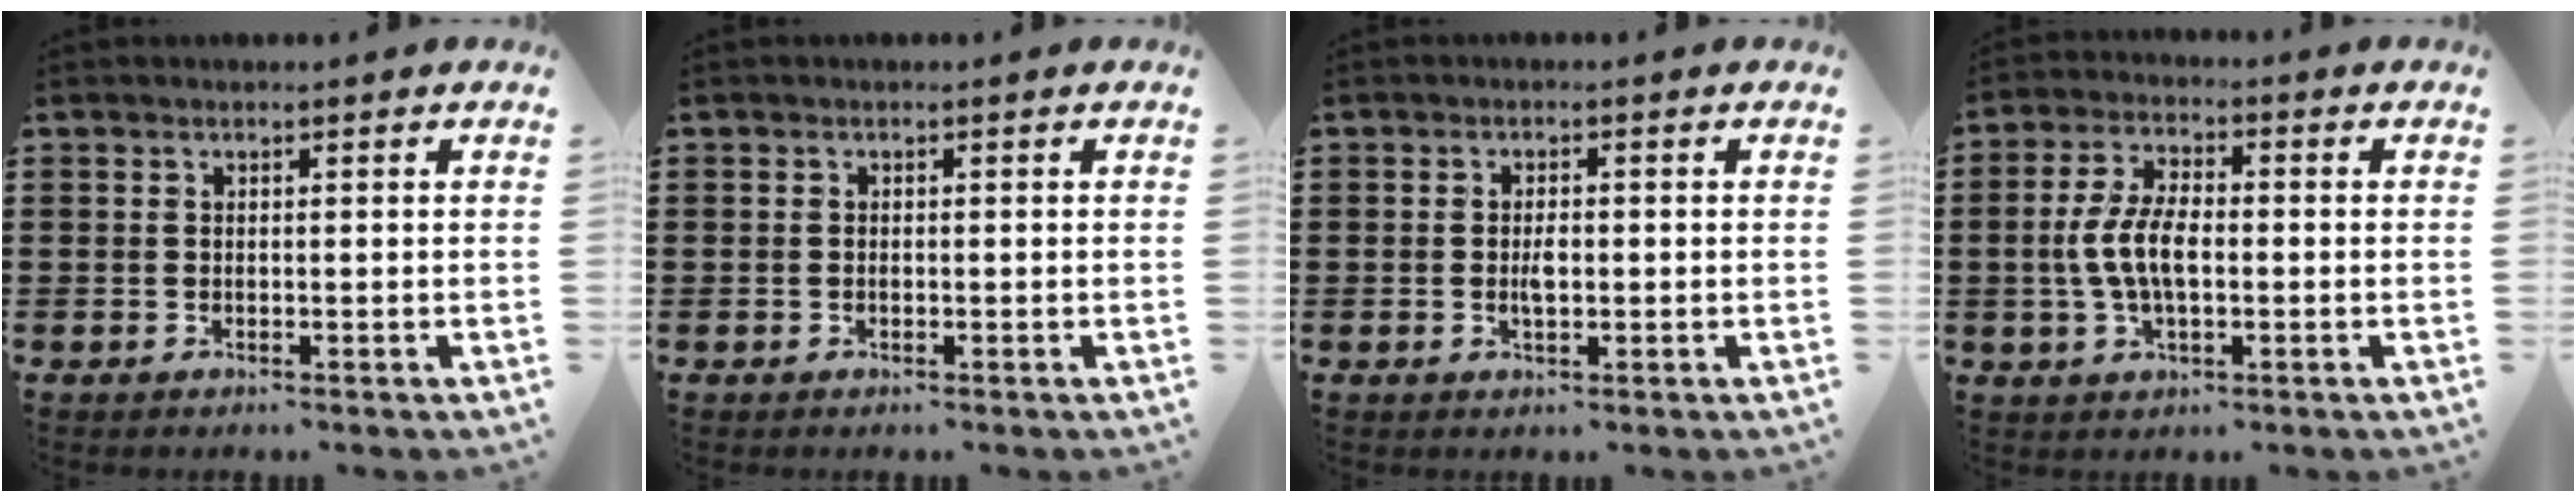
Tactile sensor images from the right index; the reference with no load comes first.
{"total": 0.0}
{"total": 2.5, "force": [-0.2, 0.9, 2.3], "torque": [-0.043, 0.000, -0.003]}
{"total": 7.0, "force": [-0.9, 3.2, 6.2], "torque": [-0.145, -0.004, -0.025]}